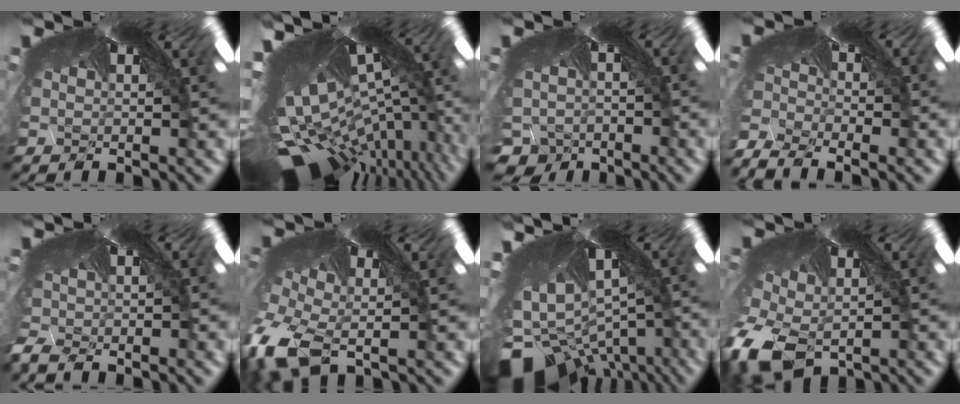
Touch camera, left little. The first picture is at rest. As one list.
[{"total": 8.1, "force": [-7.9, 0.3, 2.0], "torque": [-0.063, -0.107, -0.068]}, {"total": 5.4, "force": [-4.8, 2.4, -0.2], "torque": [-0.019, -0.058, -0.036]}, {"total": 9.5, "force": [-9.4, 0.3, 1.3], "torque": [-0.016, -0.070, -0.128]}, {"total": 3.6, "force": [-3.6, 0.3, -0.1], "torque": [-0.036, -0.042, -0.033]}, {"total": 8.8, "force": [-8.4, 1.9, 1.6], "torque": [-0.108, -0.100, -0.110]}, {"total": 10.0, "force": [-9.8, 2.2, 0.4], "torque": [-0.047, -0.119, -0.116]}, {"total": 6.3, "force": [-5.8, 2.0, 1.3], "torque": [-0.097, -0.081, -0.073]}]